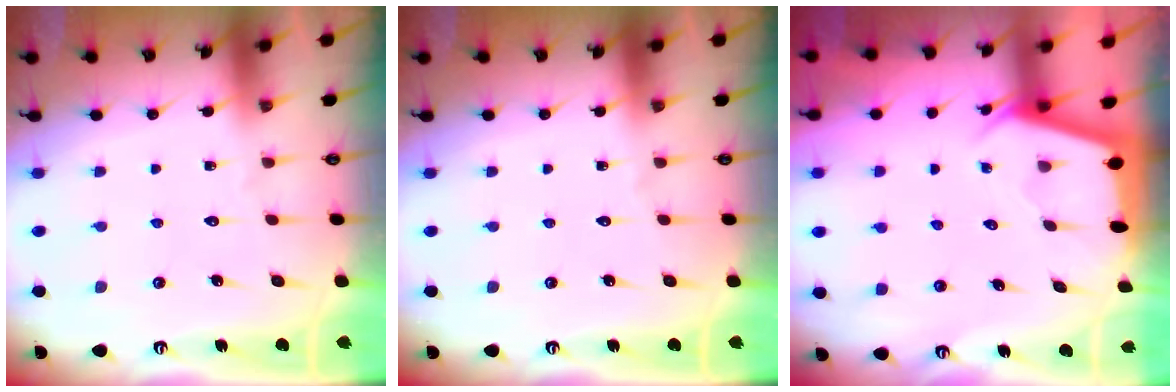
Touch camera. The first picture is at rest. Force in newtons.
{"total": 0.0}
{"total": 2.3, "press": 2.3, "slide": 0.3}